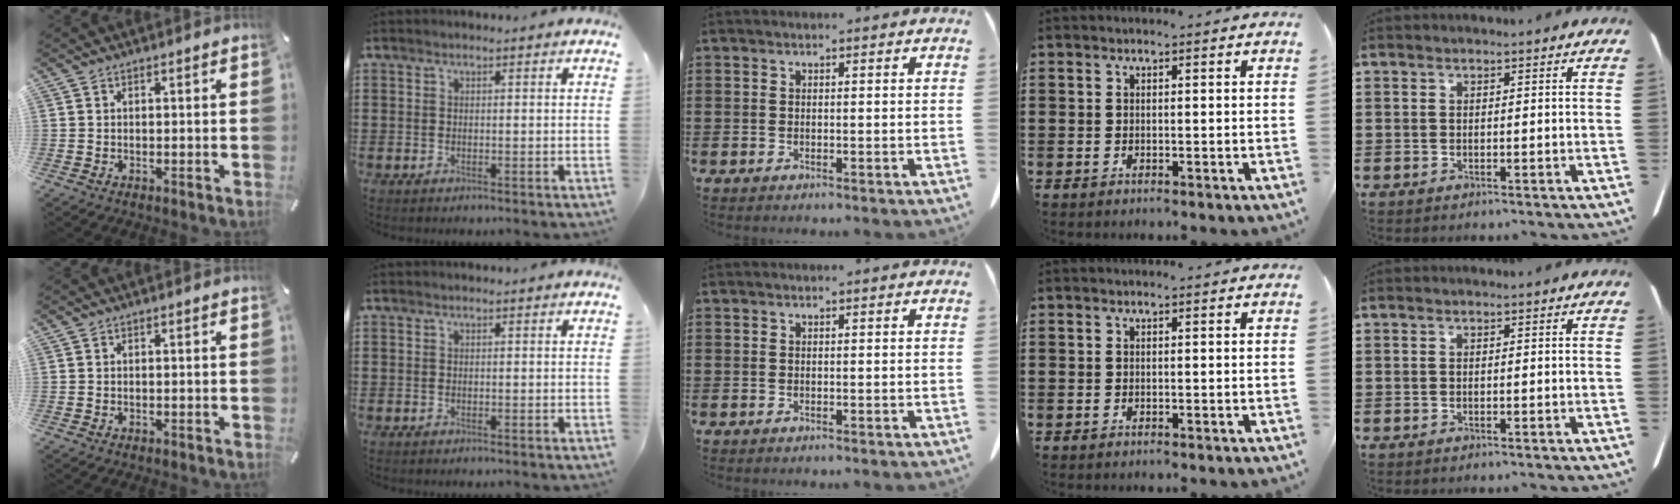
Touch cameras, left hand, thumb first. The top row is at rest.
{}